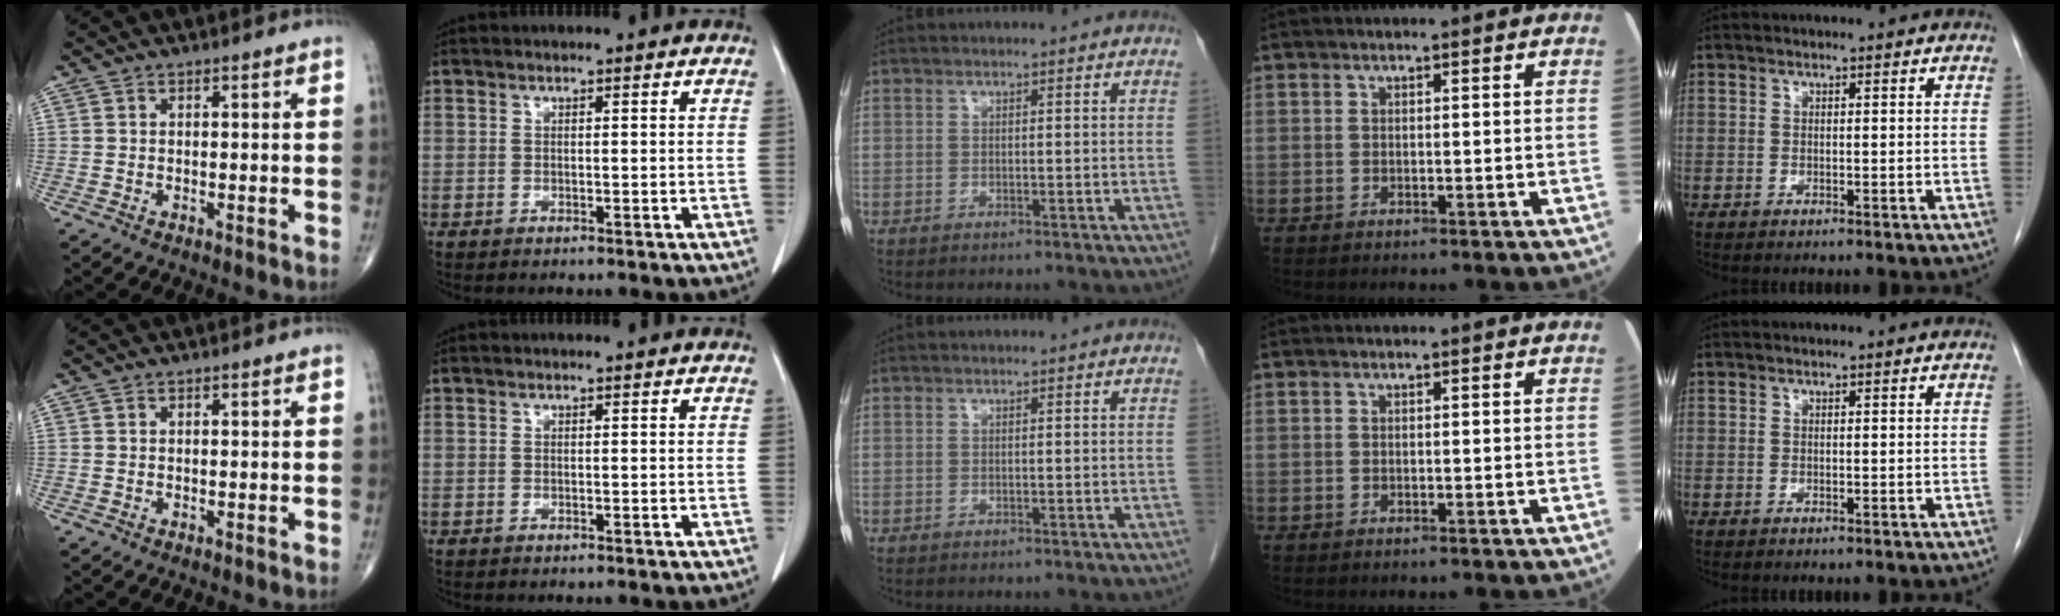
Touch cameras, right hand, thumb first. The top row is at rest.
{}